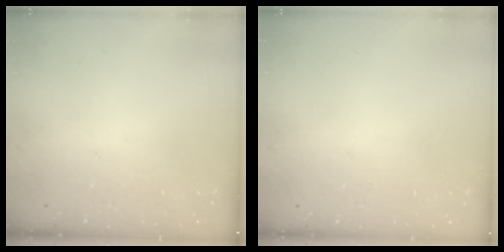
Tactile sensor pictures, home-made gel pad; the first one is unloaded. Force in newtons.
{"total": 0.0}